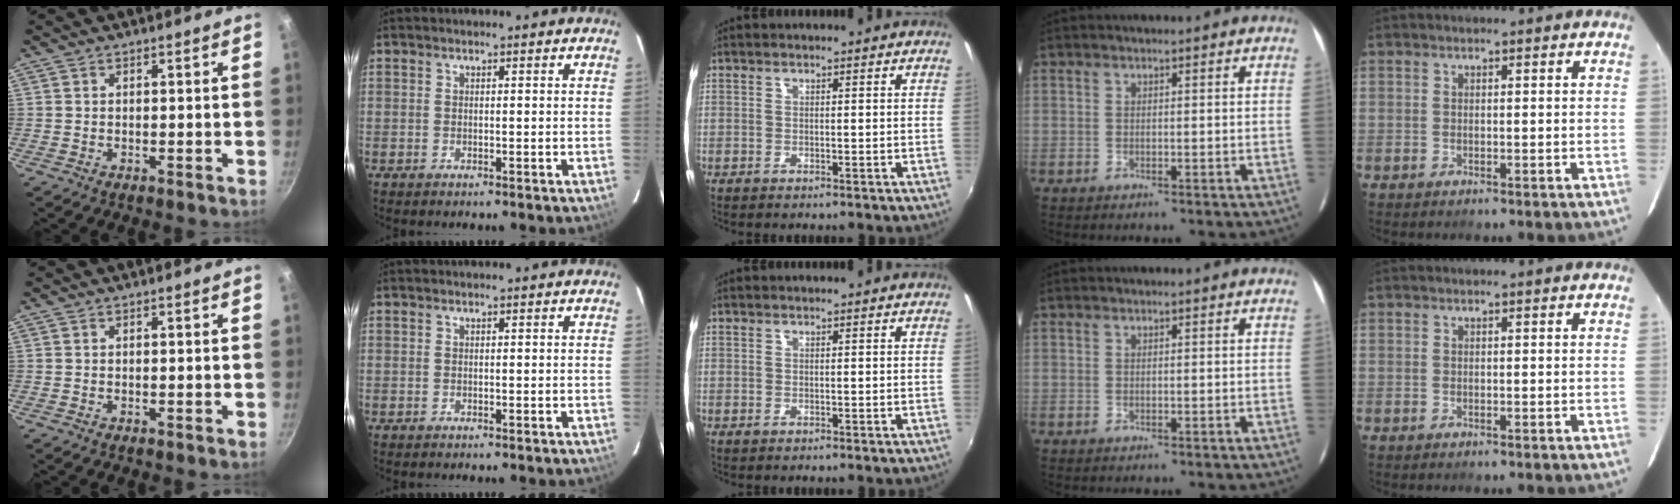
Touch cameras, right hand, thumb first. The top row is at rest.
{}